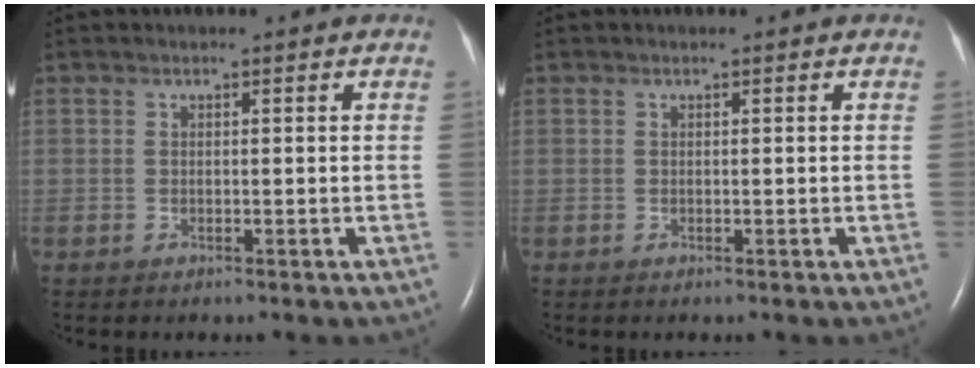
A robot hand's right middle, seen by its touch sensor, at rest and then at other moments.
{"total": 0.0}